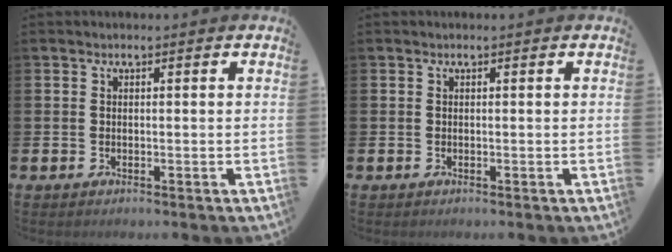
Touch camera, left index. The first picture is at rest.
{"total": 0.0}